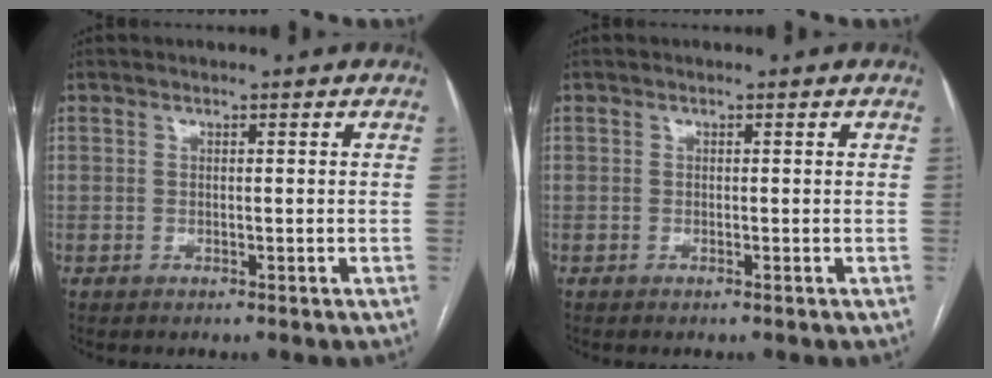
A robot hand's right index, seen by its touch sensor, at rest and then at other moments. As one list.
[{"total": 0.0}]